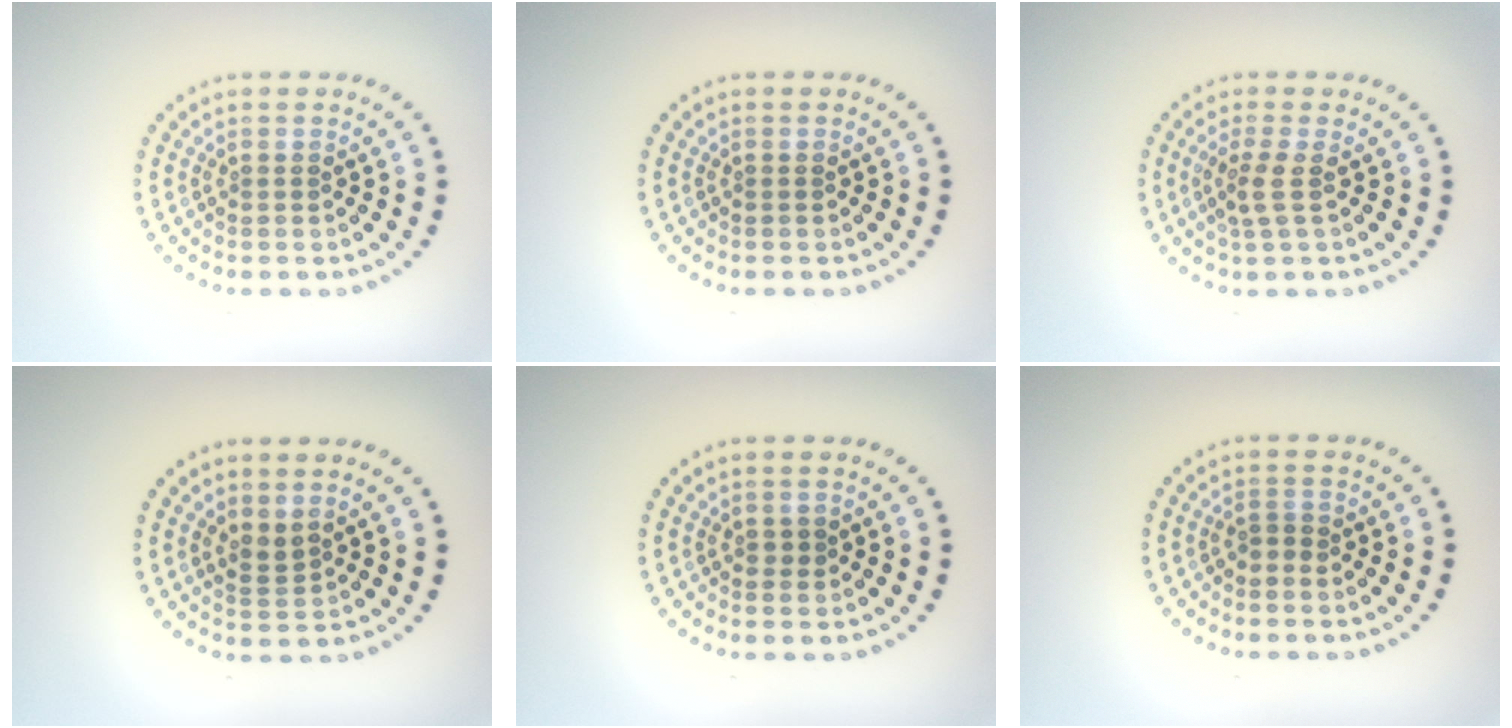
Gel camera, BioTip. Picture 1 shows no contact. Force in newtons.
{"total": 0.0}
{"total": 1.8, "press": 1.4, "slide": 1.2}
{"total": 1.4, "press": 1.1, "slide": 0.8}
{"total": 0.7, "press": 0.7, "slide": 0.1}
{"total": 0.8, "press": 0.7, "slide": 0.4}